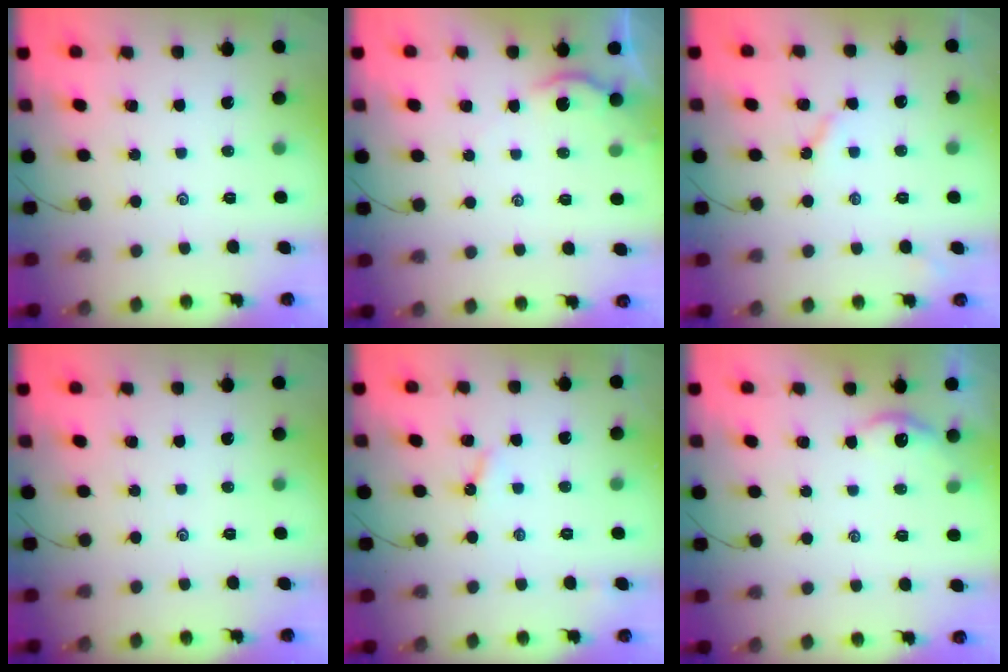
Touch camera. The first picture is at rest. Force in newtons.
{"total": 2.3, "press": 2.2, "slide": 0.4}
{"total": 2.9, "press": 2.9, "slide": 0.4}
{"total": 0.0}
{"total": 3.0, "press": 3.0, "slide": 0.3}
{"total": 5.1, "press": 5.1, "slide": 0.4}